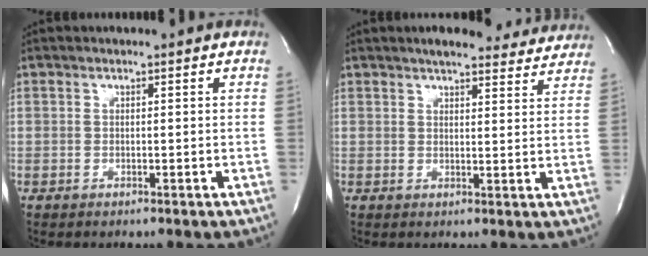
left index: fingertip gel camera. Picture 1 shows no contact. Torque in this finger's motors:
{"motor_torque": [-0.45, -0.53, 0.18, 0.03]}